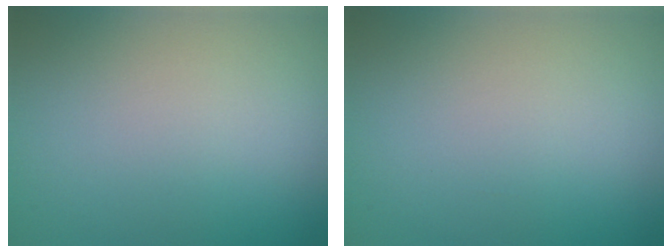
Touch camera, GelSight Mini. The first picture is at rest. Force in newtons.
{"total": 0.0}